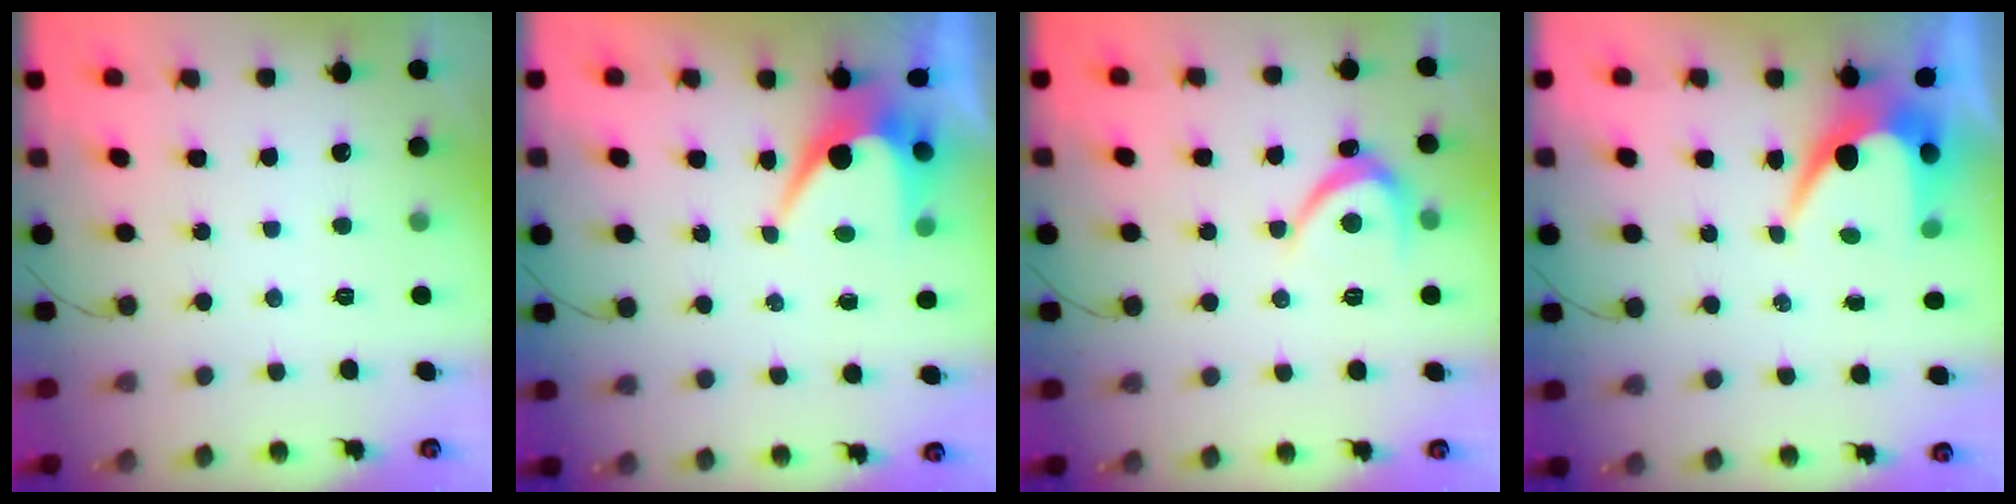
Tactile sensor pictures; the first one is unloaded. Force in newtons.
{"total": 7.9, "press": 7.9, "slide": 0.4}
{"total": 3.9, "press": 3.9, "slide": 0.5}
{"total": 7.0, "press": 7.0, "slide": 0.4}